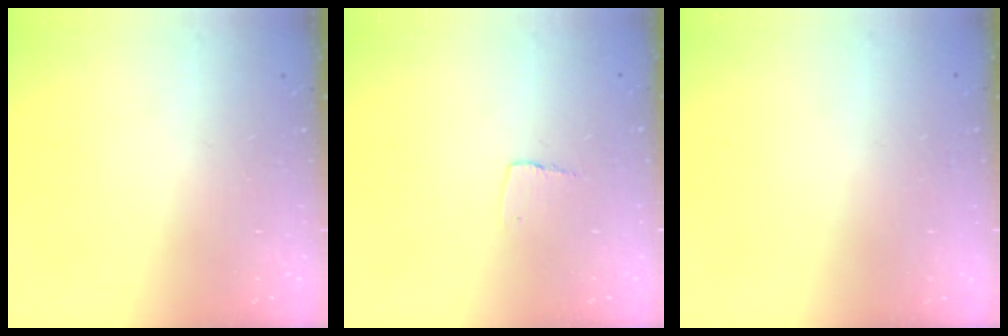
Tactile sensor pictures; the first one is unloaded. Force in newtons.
{"total": 4.1, "press": 4.1, "slide": 0.2}
{"total": 0.0}